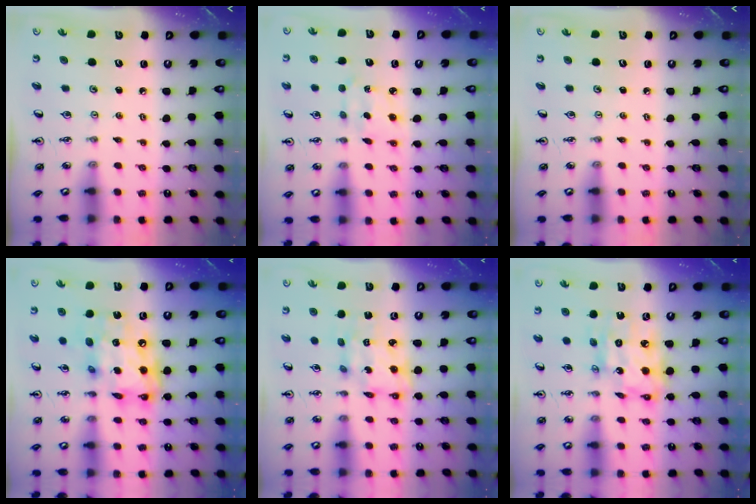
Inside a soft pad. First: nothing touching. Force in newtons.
{"total": 2.8, "press": 2.8, "slide": 0.4}
{"total": 0.0}
{"total": 16.7, "press": 16.6, "slide": 1.4}
{"total": 9.5, "press": 9.5, "slide": 0.6}
{"total": 12.9, "press": 12.8, "slide": 1.7}